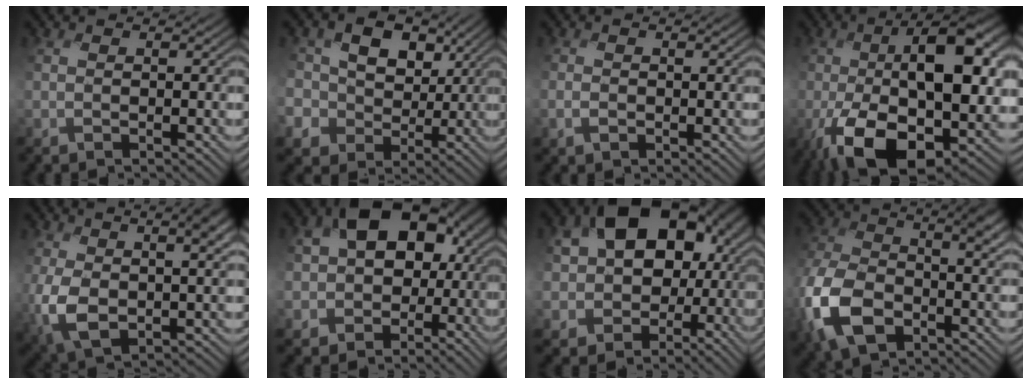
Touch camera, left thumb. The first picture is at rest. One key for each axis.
{"total": 10.8, "fx": 2.5, "fy": 9.1, "fz": 5.3, "tx": -0.128, "ty": 0.011, "tz": 0.029}
{"total": 1.1, "fx": -0.3, "fy": 0.8, "fz": 0.7, "tx": -0.015, "ty": -0.001, "tz": -0.008}
{"total": 18.9, "fx": -3.0, "fy": 9.2, "fz": 16.2, "tx": -0.244, "ty": -0.020, "tz": -0.055}
{"total": 9.9, "fx": 1.3, "fy": 5.1, "fz": 8.4, "tx": -0.187, "ty": -0.014, "tz": 0.026}
{"total": 13.8, "fx": -0.1, "fy": 11.1, "fz": 8.2, "tx": -0.149, "ty": -0.032, "tz": 0.004}
{"total": 16.7, "fx": 1.9, "fy": 13.1, "fz": 10.1, "tx": -0.165, "ty": -0.029, "tz": 0.052}
{"total": 13.1, "fx": -4.6, "fy": 8.1, "fz": 9.2, "tx": -0.235, "ty": -0.035, "tz": -0.091}